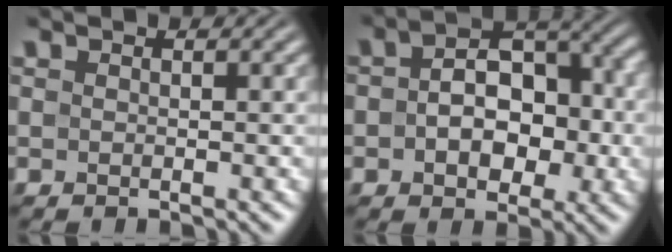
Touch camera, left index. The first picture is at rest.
{"total": 7.1, "force": [-0.3, 4.6, 5.4], "torque": [-0.070, 0.010, -0.012]}